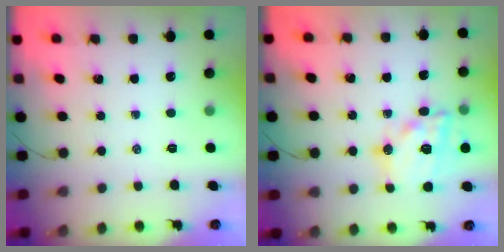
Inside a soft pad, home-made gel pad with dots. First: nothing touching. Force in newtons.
{"total": 18.1, "press": 17.8, "slide": 3.0}